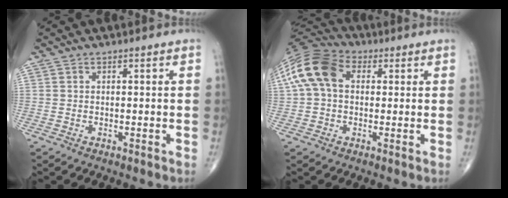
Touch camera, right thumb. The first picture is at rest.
{"total": 13.1, "force": [2.3, 9.1, 9.1], "torque": [-0.181, 0.036, 0.031]}